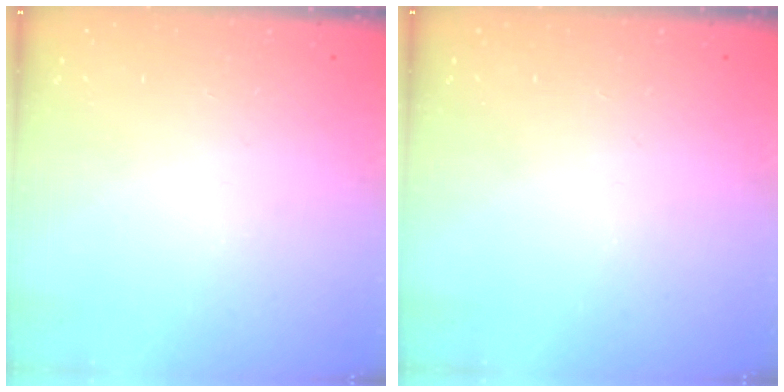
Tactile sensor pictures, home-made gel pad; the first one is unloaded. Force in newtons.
{"total": 0.0}